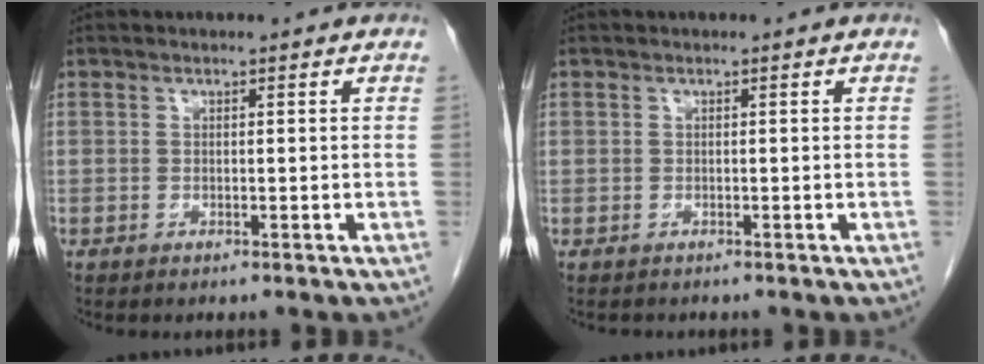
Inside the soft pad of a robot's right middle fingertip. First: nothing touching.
{"total": 0.7, "force": [-0.3, 0.6, -0.1], "torque": [-0.004, 0.005, -0.009]}